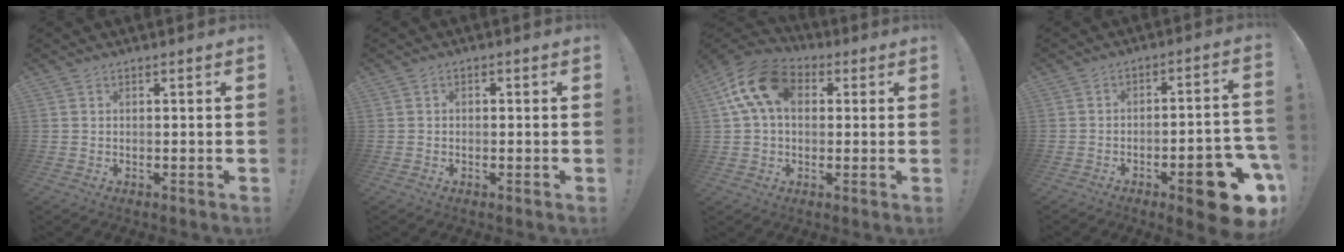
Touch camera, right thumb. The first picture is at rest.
{"total": 1.0, "force": [-0.7, 0.6, 0.5], "torque": [-0.008, 0.003, -0.012]}
{"total": 15.8, "force": [4.6, 10.4, 11.0], "torque": [-0.195, 0.006, 0.087]}
{"total": 14.1, "force": [-7.1, 4.3, 11.4], "torque": [-0.120, 0.040, -0.101]}